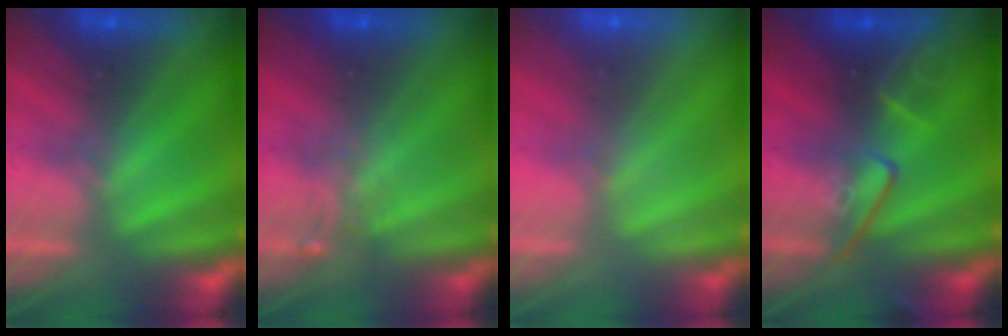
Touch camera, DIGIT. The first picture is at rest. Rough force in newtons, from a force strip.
{"total": 2.2}
{"total": 1.9}
{"total": 2.4}